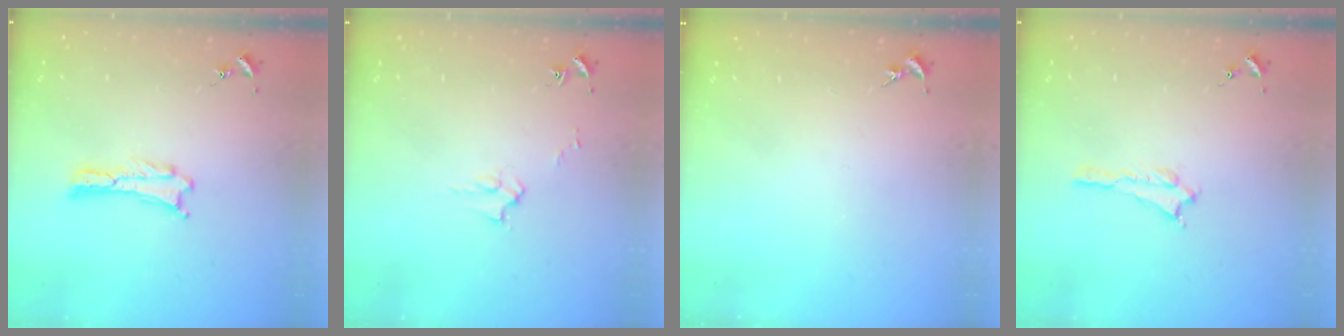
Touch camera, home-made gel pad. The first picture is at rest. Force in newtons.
{"total": 2.6, "press": 2.6, "slide": 0.3}
{"total": 0.0}
{"total": 0.6, "press": 0.6, "slide": 0.2}